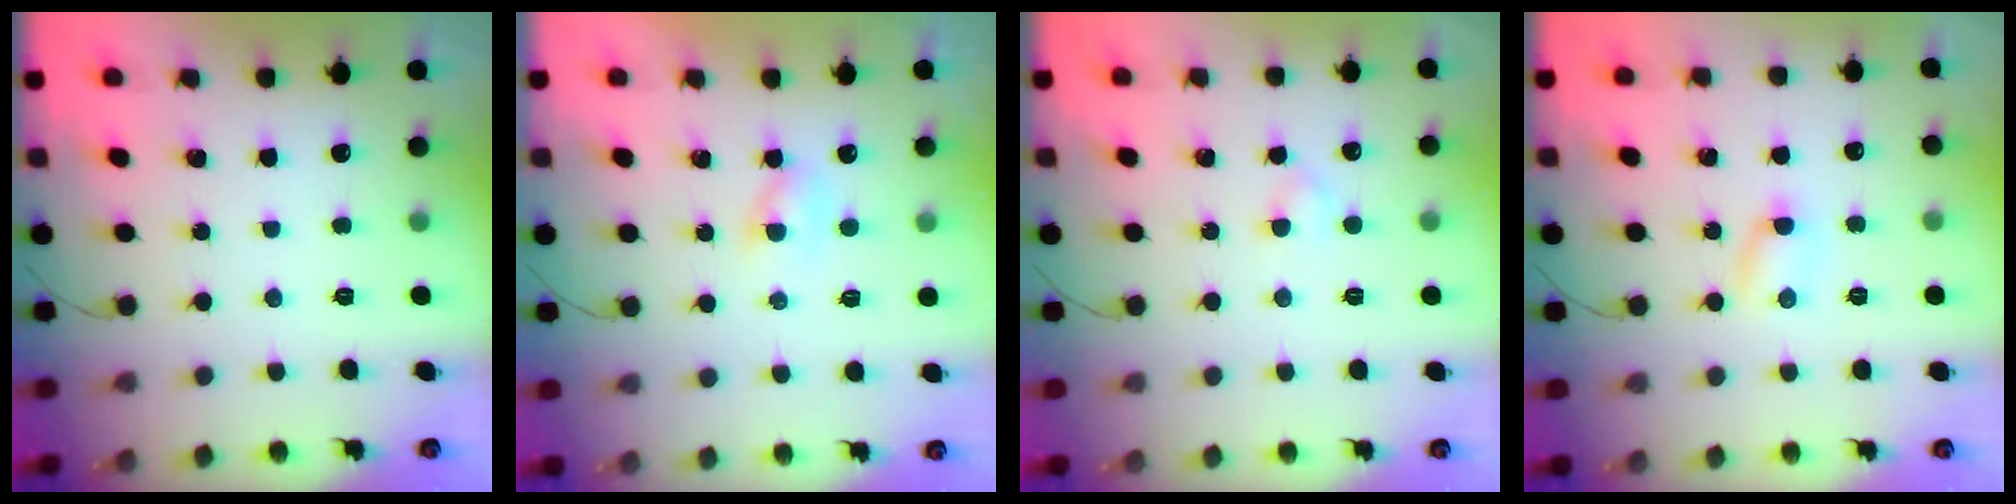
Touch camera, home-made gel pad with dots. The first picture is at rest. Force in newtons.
{"total": 1.7, "press": 1.5, "slide": 0.8}
{"total": 2.3, "press": 2.1, "slide": 1.0}
{"total": 2.6, "press": 2.5, "slide": 0.9}